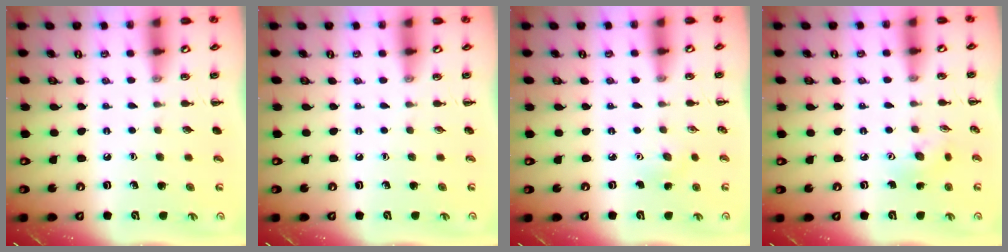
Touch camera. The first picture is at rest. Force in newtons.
{"total": 0.0}
{"total": 2.8, "press": 2.8, "slide": 0.7}
{"total": 3.6, "press": 3.5, "slide": 0.9}